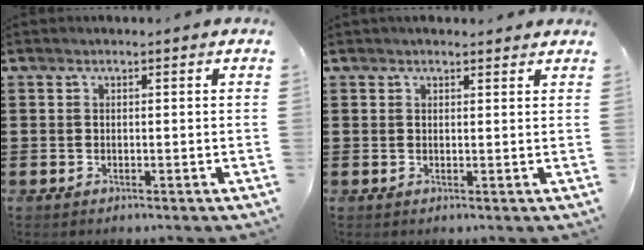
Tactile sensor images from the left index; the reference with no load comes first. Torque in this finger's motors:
{"motor_torque": [1.07, -1.07, 0.27, 0.00]}